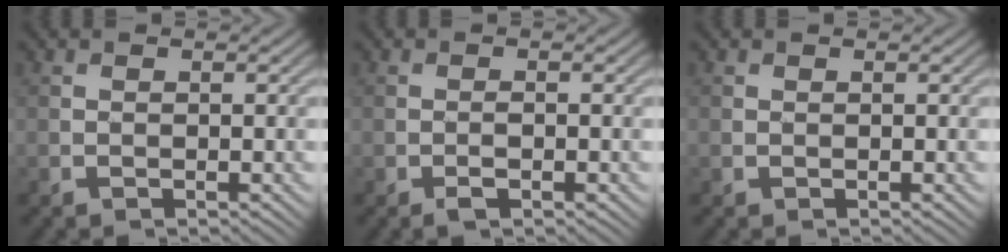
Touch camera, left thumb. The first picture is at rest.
{"total": 1.2, "force": [-0.5, 0.3, 1.0], "torque": [-0.016, 0.004, -0.009]}
{"total": 0.0}